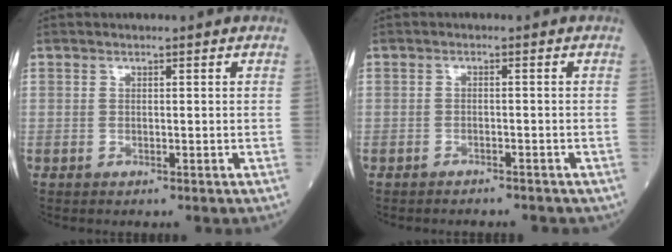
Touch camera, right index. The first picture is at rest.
{"total": 5.3, "force": [-4.6, 2.1, 1.8], "torque": [-0.029, 0.001, -0.050]}